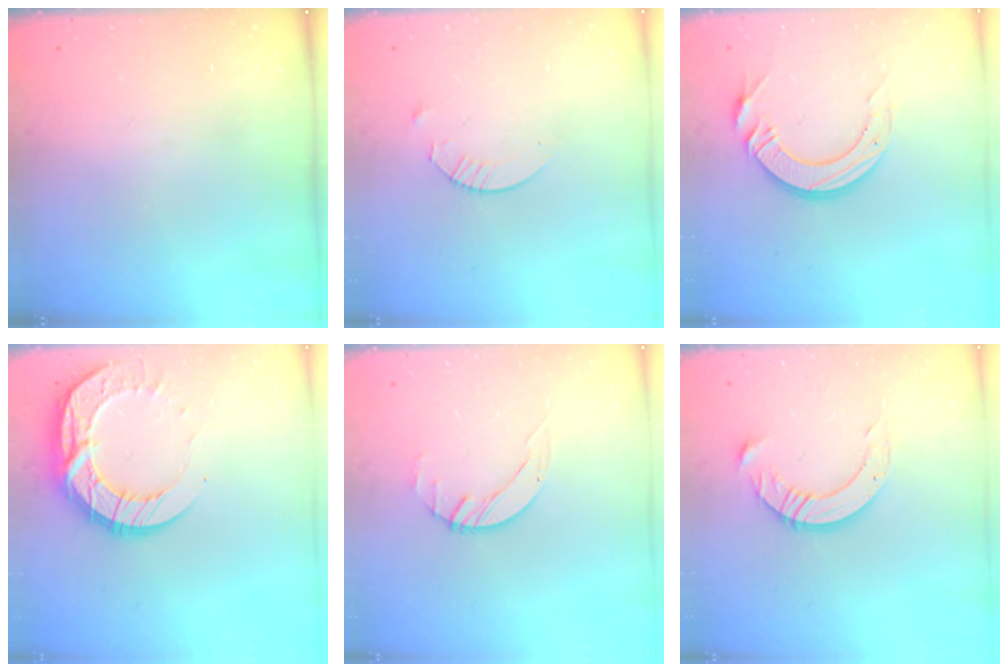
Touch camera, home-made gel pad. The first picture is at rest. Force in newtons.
{"total": 2.4, "press": 2.4, "slide": 0.3}
{"total": 12.8, "press": 12.7, "slide": 1.2}
{"total": 15.4, "press": 15.4, "slide": 1.2}
{"total": 1.4, "press": 1.4, "slide": 0.2}
{"total": 9.2, "press": 9.2, "slide": 0.7}